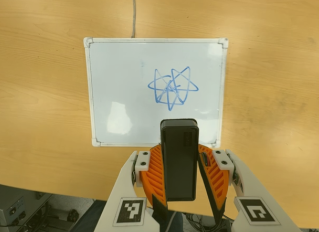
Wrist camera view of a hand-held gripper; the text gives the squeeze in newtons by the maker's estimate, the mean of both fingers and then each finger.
{"total": 5.3, "left": 4.8, "right": 5.8}